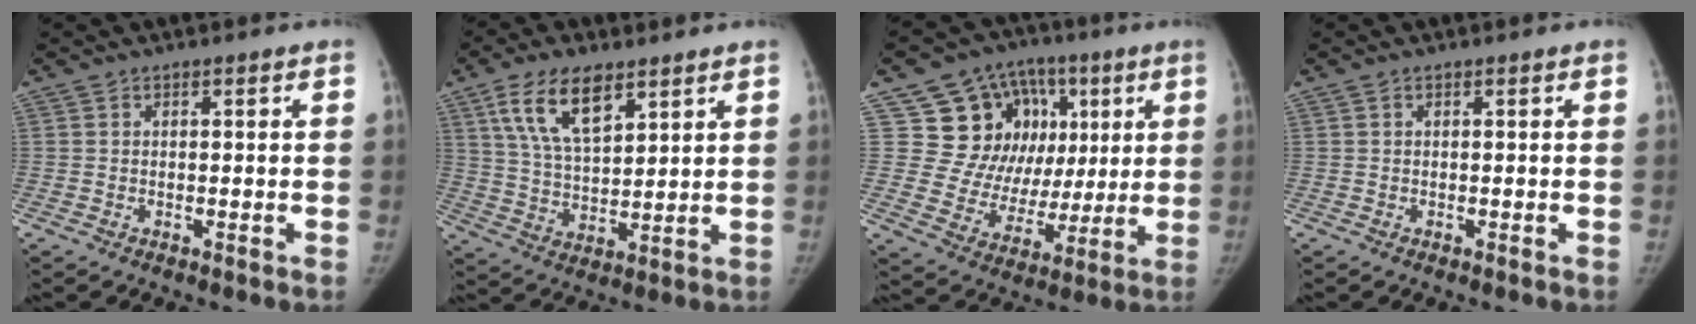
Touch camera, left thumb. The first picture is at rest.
{"total": 12.3, "force": [6.7, 5.6, 8.6], "torque": [-0.142, -0.024, 0.132]}
{"total": 19.0, "force": [5.7, 15.6, 9.2], "torque": [-0.086, 0.018, 0.113]}
{"total": 0.0}